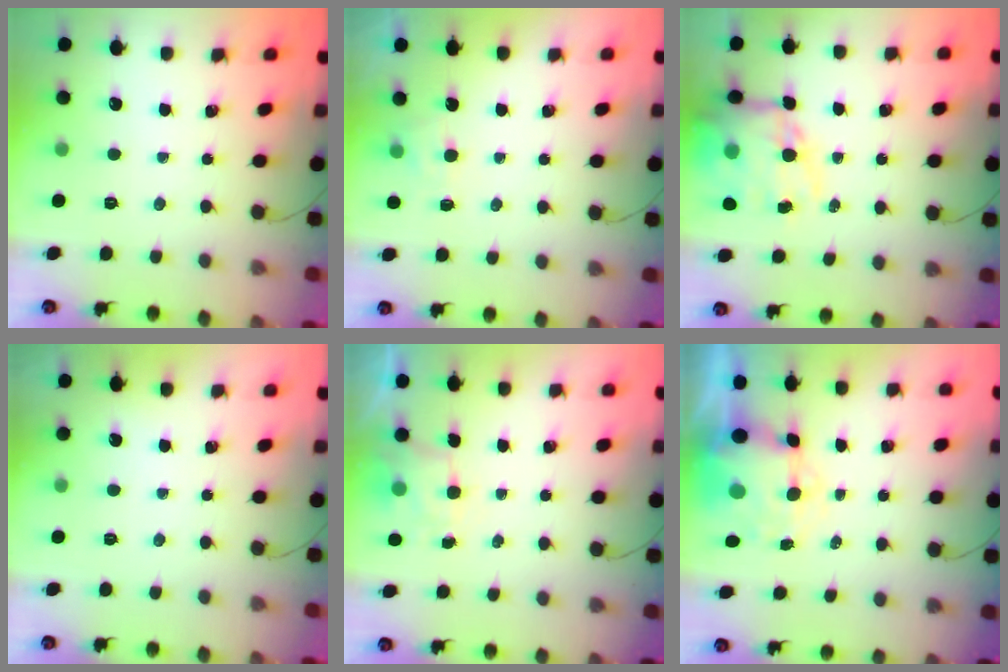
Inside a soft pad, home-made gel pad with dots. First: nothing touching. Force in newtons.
{"total": 4.0, "press": 3.7, "slide": 1.4}
{"total": 18.7, "press": 18.2, "slide": 4.2}
{"total": 1.9, "press": 1.9, "slide": 0.3}
{"total": 1.9, "press": 1.6, "slide": 1.0}
{"total": 8.9, "press": 8.7, "slide": 1.9}